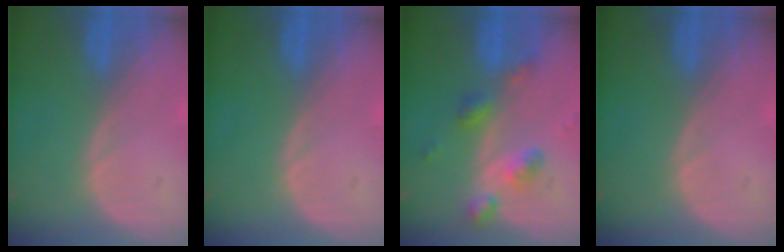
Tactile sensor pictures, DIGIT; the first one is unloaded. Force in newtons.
{"total": 0.0}
{"total": 6.1, "press": 5.3, "slide": 3.0}
{"total": 0.0}